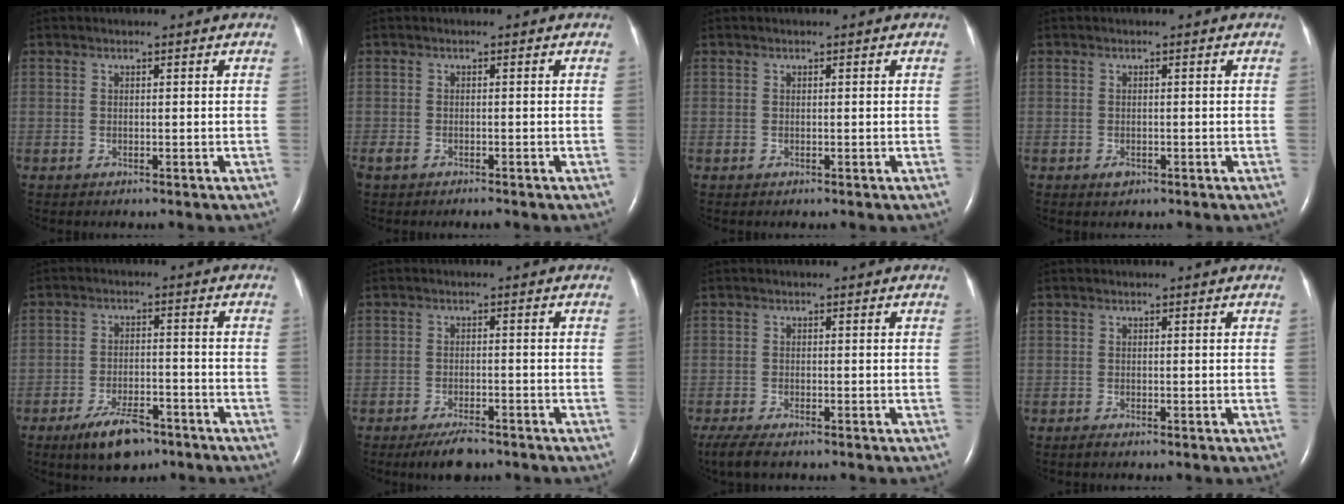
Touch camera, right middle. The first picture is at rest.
{"total": 2.3, "force": [-1.7, 0.9, 1.3], "torque": [-0.033, -0.006, -0.027]}
{"total": 0.0}
{"total": 1.0, "force": [-0.6, 0.6, 0.6], "torque": [-0.012, 0.000, -0.004]}
{"total": 7.7, "force": [-5.3, 2.9, 4.7], "torque": [-0.091, -0.005, -0.087]}
{"total": 4.4, "force": [-3.4, 1.2, 2.5], "torque": [-0.049, -0.005, -0.055]}
{"total": 4.8, "force": [-3.6, 1.2, 2.9], "torque": [-0.057, -0.015, -0.057]}
{"total": 0.5, "force": [-0.4, 0.0, 0.3], "torque": [-0.009, -0.002, -0.009]}